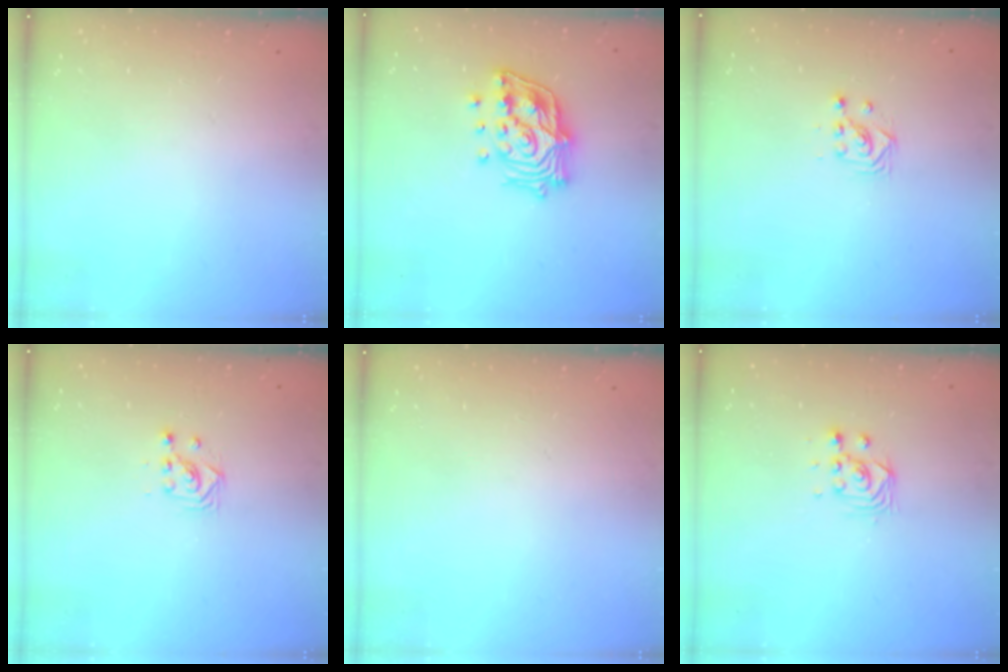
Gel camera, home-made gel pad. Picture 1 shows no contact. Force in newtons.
{"total": 17.1, "press": 16.9, "slide": 2.5}
{"total": 3.0, "press": 3.0, "slide": 0.1}
{"total": 3.0, "press": 3.0, "slide": 0.1}
{"total": 0.0}
{"total": 2.8, "press": 2.8, "slide": 0.2}